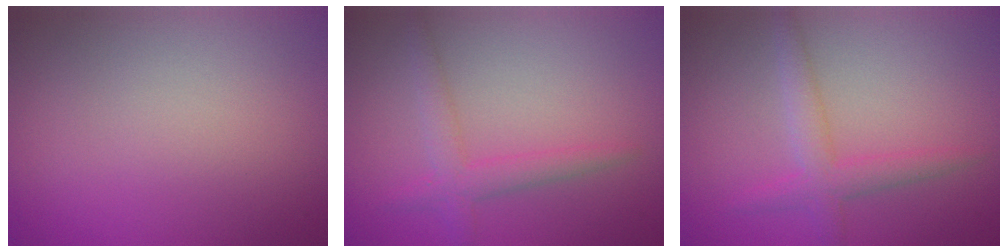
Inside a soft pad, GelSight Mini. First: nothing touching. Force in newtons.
{"total": 2.5, "press": 2.5, "slide": 0.1}
{"total": 2.7, "press": 2.7, "slide": 0.2}